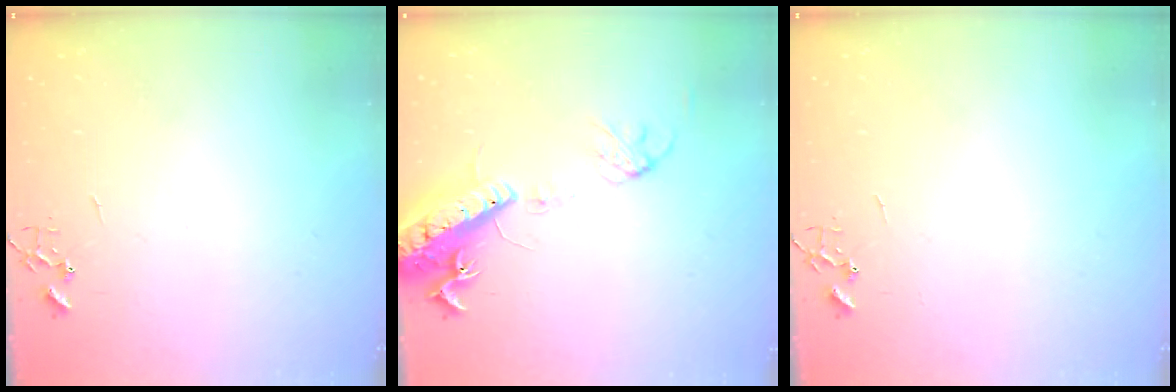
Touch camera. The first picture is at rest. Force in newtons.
{"total": 16.2, "press": 15.7, "slide": 3.7}
{"total": 0.0}